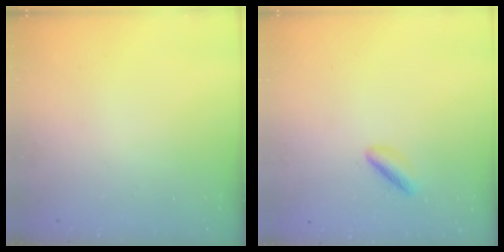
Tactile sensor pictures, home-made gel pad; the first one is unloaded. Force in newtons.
{"total": 2.5, "press": 2.5, "slide": 0.5}